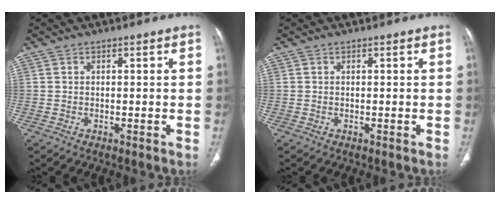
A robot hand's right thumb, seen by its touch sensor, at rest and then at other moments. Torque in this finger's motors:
{"motor_torque": [-0.12, 0.12, -0.10, 0.10, 0.01]}